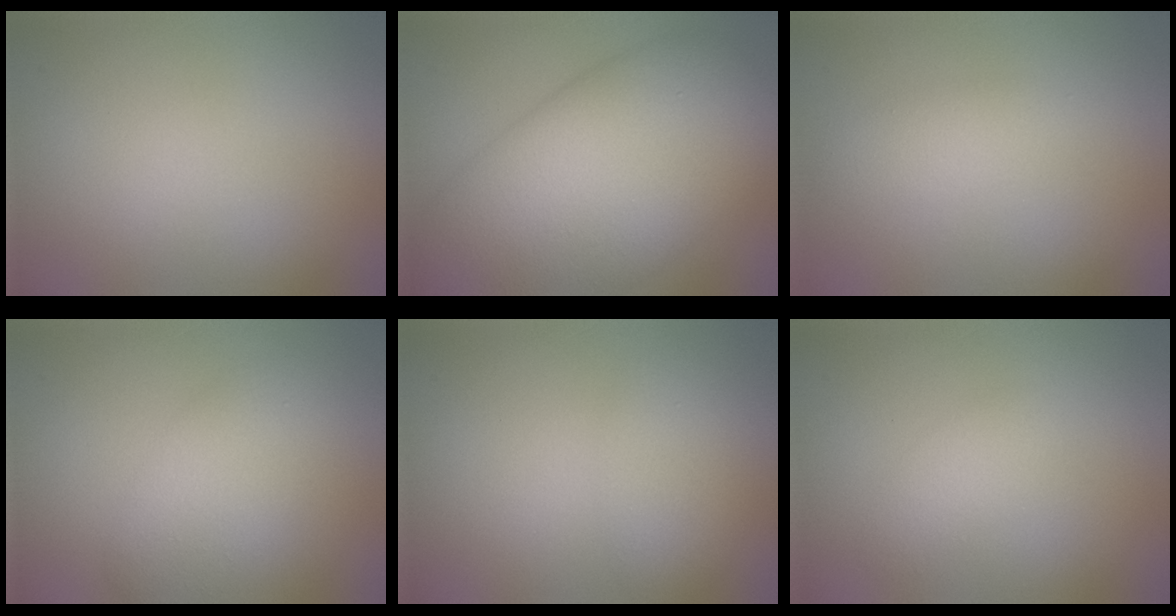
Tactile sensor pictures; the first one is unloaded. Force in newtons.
{"total": 15.7, "press": 15.6, "slide": 0.7}
{"total": 1.8, "press": 1.8, "slide": 0.0}
{"total": 3.7, "press": 3.7, "slide": 0.1}
{"total": 1.9, "press": 1.9, "slide": 0.1}
{"total": 1.3, "press": 1.3, "slide": 0.1}